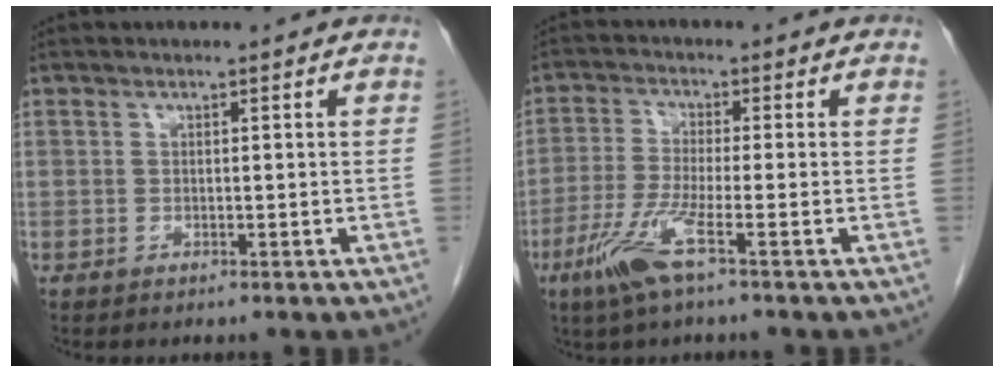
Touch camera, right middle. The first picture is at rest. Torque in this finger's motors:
{"motor_torque": [1.18, -0.73, 0.58, 0.15]}